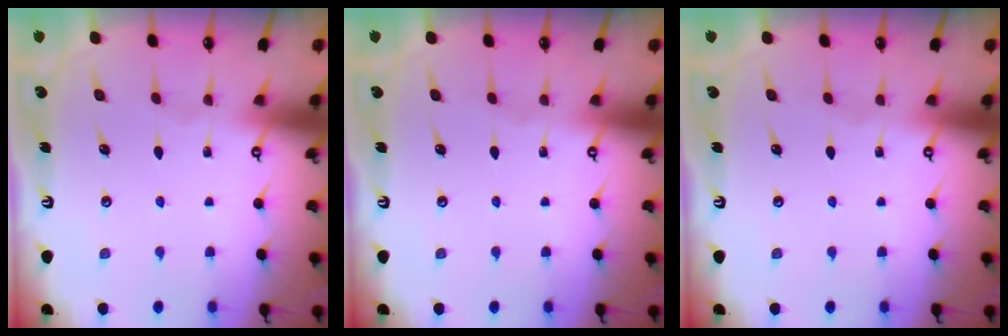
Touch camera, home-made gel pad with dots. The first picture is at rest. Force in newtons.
{"total": 0.0}
{"total": 0.0}